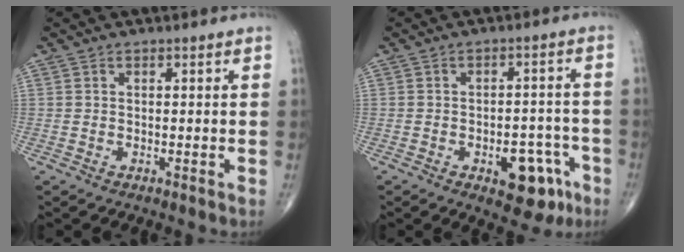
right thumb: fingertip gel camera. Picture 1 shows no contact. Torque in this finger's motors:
{"motor_torque": [1.29, 1.07, 0.53, -0.93, 0.22]}